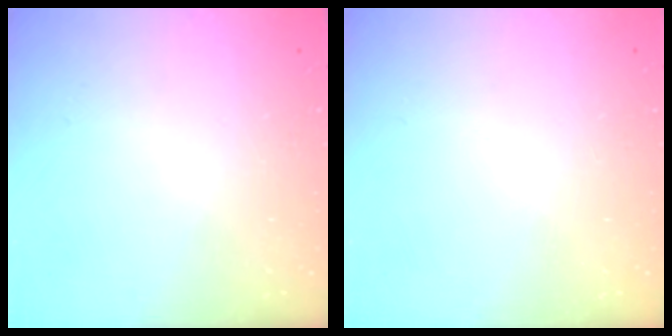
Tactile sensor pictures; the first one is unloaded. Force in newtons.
{"total": 0.0}